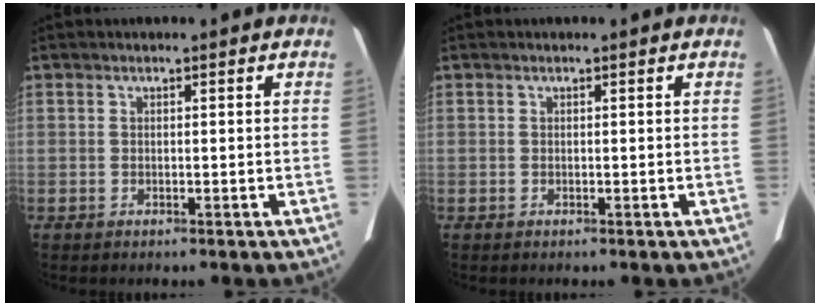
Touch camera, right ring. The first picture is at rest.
{"total": 0.0}